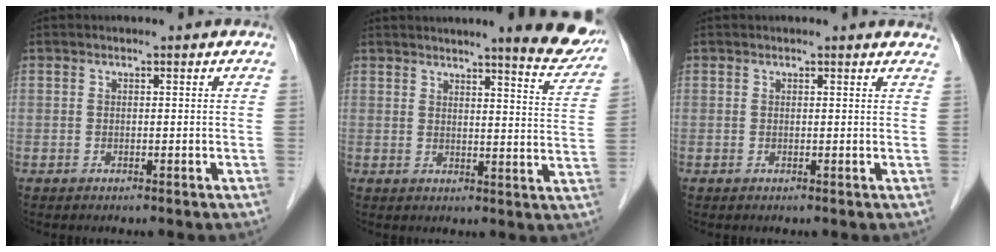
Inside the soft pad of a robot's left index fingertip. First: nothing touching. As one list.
[{"total": 10.3, "force": [8.9, 0.5, 5.1], "torque": [-0.046, -0.021, 0.089]}, {"total": 2.7, "force": [2.7, 0.4, 0.4], "torque": [-0.007, -0.003, 0.013]}]